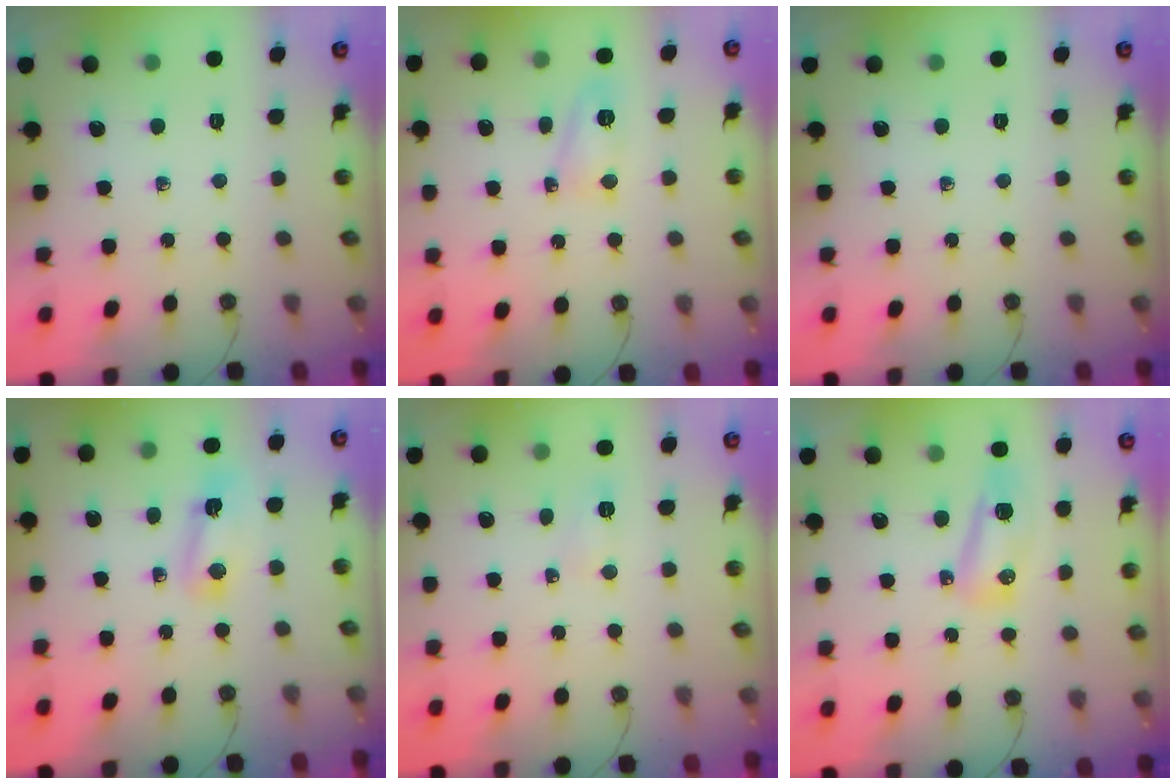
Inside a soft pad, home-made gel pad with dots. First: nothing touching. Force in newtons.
{"total": 7.0, "press": 7.0, "slide": 0.4}
{"total": 0.0}
{"total": 4.4, "press": 4.4, "slide": 0.3}
{"total": 3.5, "press": 3.4, "slide": 0.7}
{"total": 7.5, "press": 7.5, "slide": 0.9}